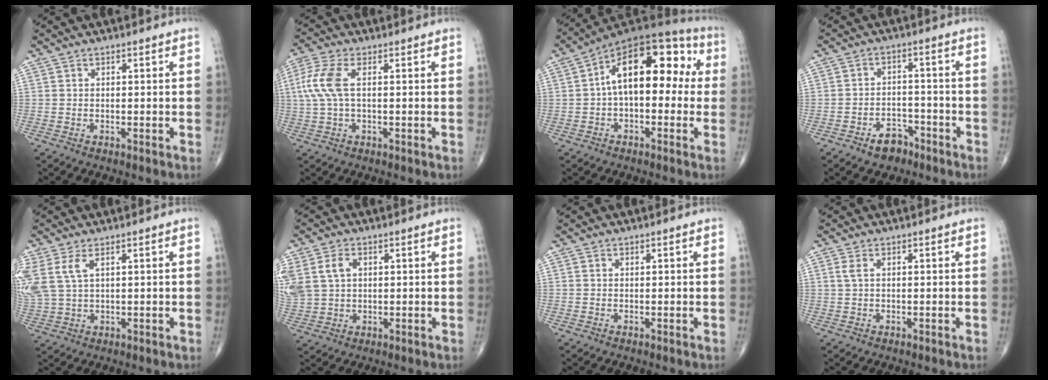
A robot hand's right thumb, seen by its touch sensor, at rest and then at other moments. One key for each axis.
{"total": 7.3, "fx": 1.2, "fy": 3.1, "fz": 6.5, "tx": -0.182, "ty": 0.017, "tz": 0.023}
{"total": 17.5, "fx": 1.9, "fy": 9.3, "fz": 14.7, "tx": -0.193, "ty": 0.051, "tz": 0.017}
{"total": 5.2, "fx": -3.6, "fy": 3.2, "fz": 1.9, "tx": -0.011, "ty": 0.031, "tz": -0.053}
{"total": 7.7, "fx": 3.1, "fy": 3.6, "fz": 6.0, "tx": -0.161, "ty": 0.004, "tz": 0.075}
{"total": 11.3, "fx": 3.1, "fy": 8.2, "fz": 7.1, "tx": -0.188, "ty": 0.009, "tz": 0.071}
{"total": 0.0}
{"total": 1.4, "fx": 0.5, "fy": 0.5, "fz": 1.2, "tx": -0.036, "ty": 0.009, "tz": 0.014}